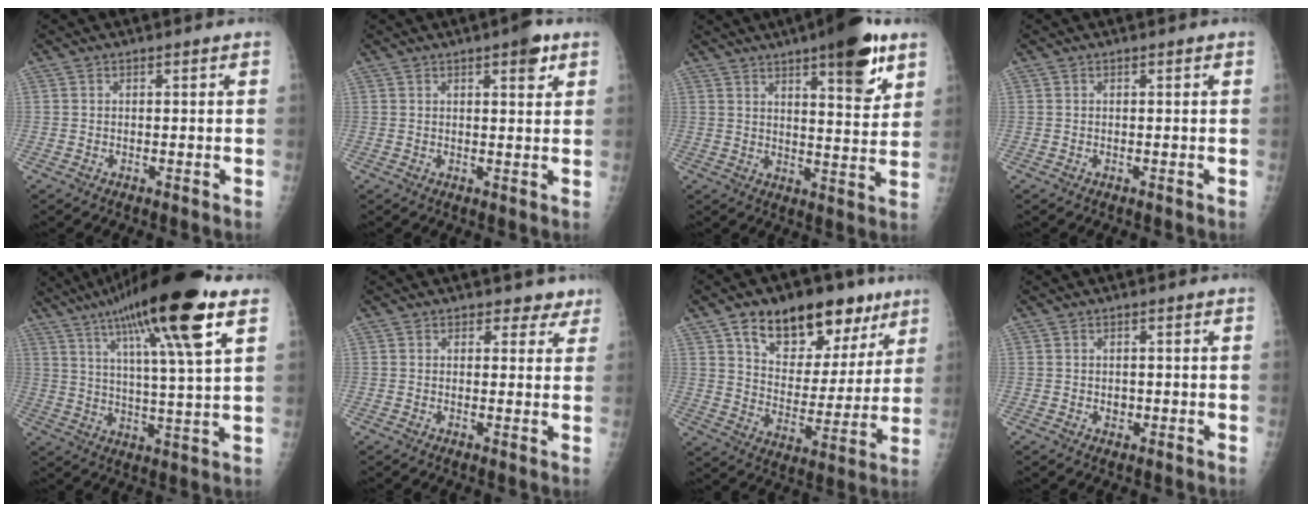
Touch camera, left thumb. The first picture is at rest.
{"total": 4.2, "force": [2.4, 1.3, 3.2], "torque": [-0.033, -0.009, 0.027]}
{"total": 14.2, "force": [8.1, 3.8, 10.9], "torque": [-0.128, -0.039, 0.112]}
{"total": 0.0}
{"total": 20.8, "force": [11.6, 2.4, 17.2], "torque": [-0.285, -0.025, 0.187]}
{"total": 3.4, "force": [2.5, 2.2, 0.3], "torque": [0.027, -0.015, 0.019]}
{"total": 20.5, "force": [12.1, 11.5, 11.9], "torque": [-0.128, -0.038, 0.193]}
{"total": 1.4, "force": [-0.1, 1.2, 0.7], "torque": [-0.007, 0.001, 0.001]}